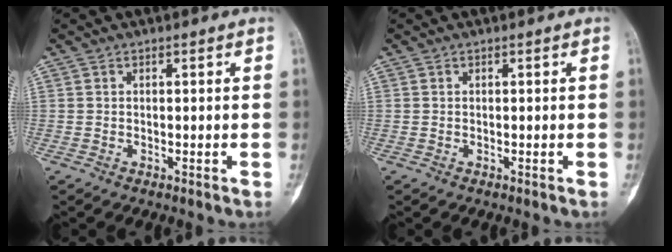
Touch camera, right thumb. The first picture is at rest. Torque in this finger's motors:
{"motor_torque": [0.05, 0.05, 0.03, -0.04, 0.01]}